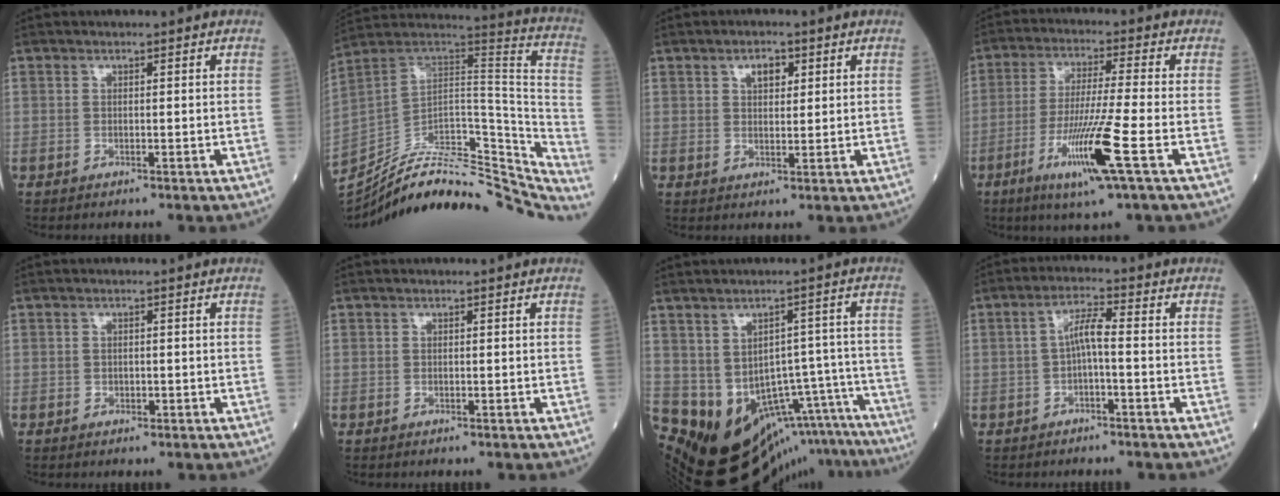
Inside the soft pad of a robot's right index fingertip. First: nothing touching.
{"total": 32.8, "force": [-29.2, 8.3, 12.5], "torque": [-0.151, 0.016, -0.399]}
{"total": 3.1, "force": [1.5, 1.6, 2.2], "torque": [-0.036, 0.004, 0.024]}
{"total": 11.3, "force": [-4.5, -1.0, 10.3], "torque": [-0.201, -0.023, -0.086]}
{"total": 0.9, "force": [-0.2, 0.7, 0.5], "torque": [-0.008, 0.001, -0.003]}
{"total": 0.0}
{"total": 21.7, "force": [-17.9, 7.5, 9.8], "torque": [-0.092, 0.027, -0.197]}
{"total": 3.9, "force": [-0.6, 0.5, 3.8], "torque": [-0.068, 0.014, -0.010]}